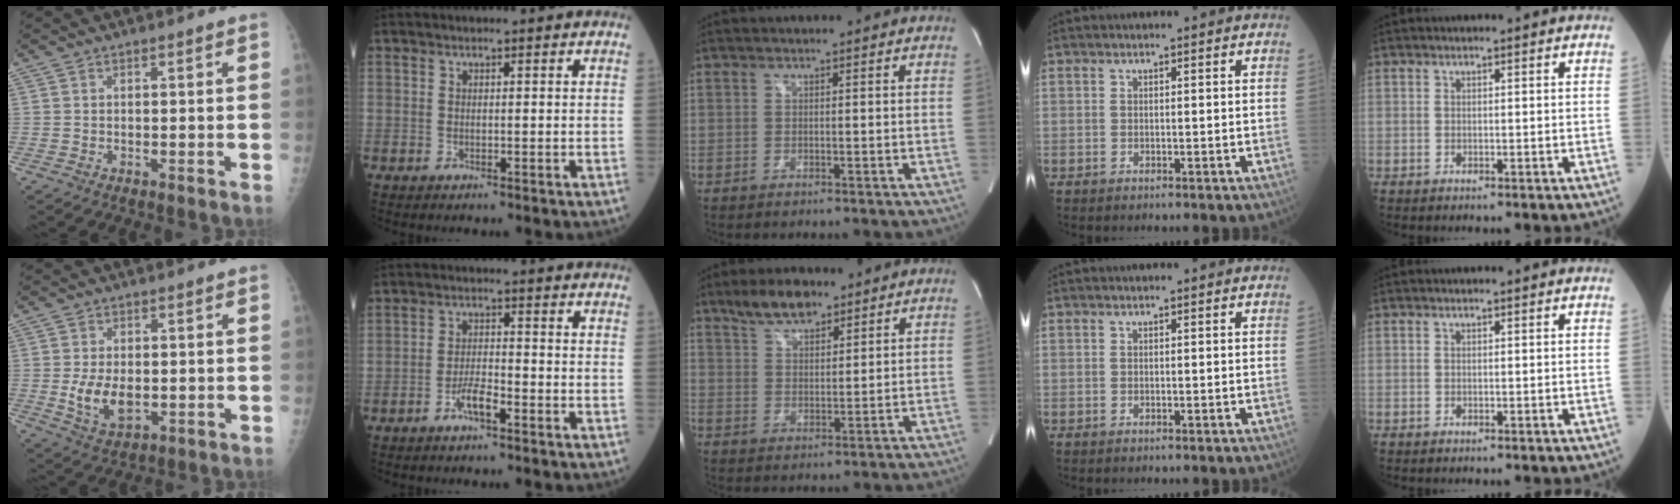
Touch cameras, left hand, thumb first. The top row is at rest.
{"thumb": {"total": 7.5, "force": [-0.8, 4.5, 5.9], "torque": [-0.094, -0.011, -0.006]}, "index": {"total": 3.6, "force": [-2.3, 0.6, 2.6], "torque": [-0.050, 0.000, -0.047]}, "middle": {"total": 6.8, "force": [5.3, 2.6, 3.5], "torque": [-0.067, 0.006, 0.100]}}